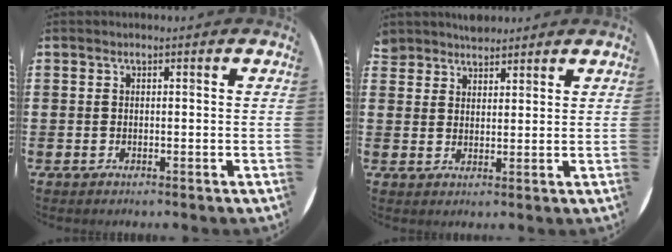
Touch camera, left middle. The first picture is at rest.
{"total": 3.0, "force": [2.8, 0.9, -0.4], "torque": [-0.001, 0.001, 0.056]}